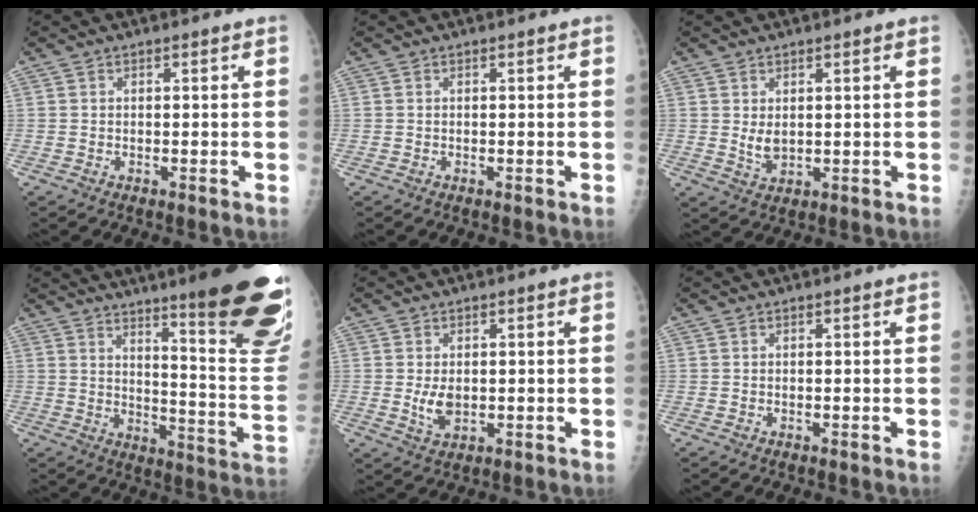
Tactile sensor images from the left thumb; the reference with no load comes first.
{"total": 0.0}
{"total": 2.9, "force": [0.7, 1.8, 2.2], "torque": [-0.032, -0.012, 0.018]}
{"total": 24.6, "force": [15.4, 3.3, 18.9], "torque": [-0.205, -0.094, 0.209]}
{"total": 4.0, "force": [-0.2, 2.5, 3.1], "torque": [-0.050, -0.007, 0.004]}
{"total": 0.0}